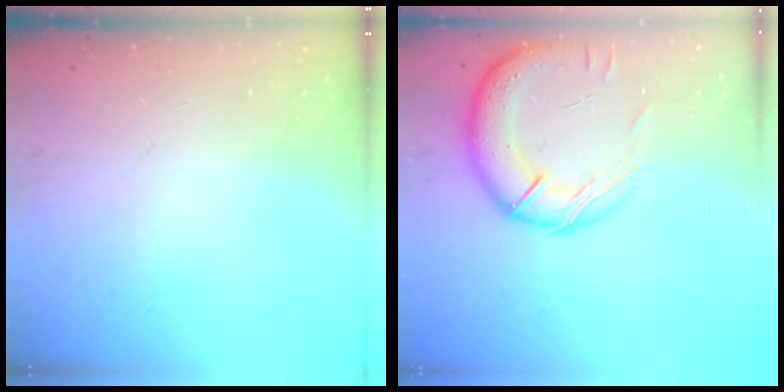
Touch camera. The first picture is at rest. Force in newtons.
{"total": 18.0, "press": 17.5, "slide": 4.5}